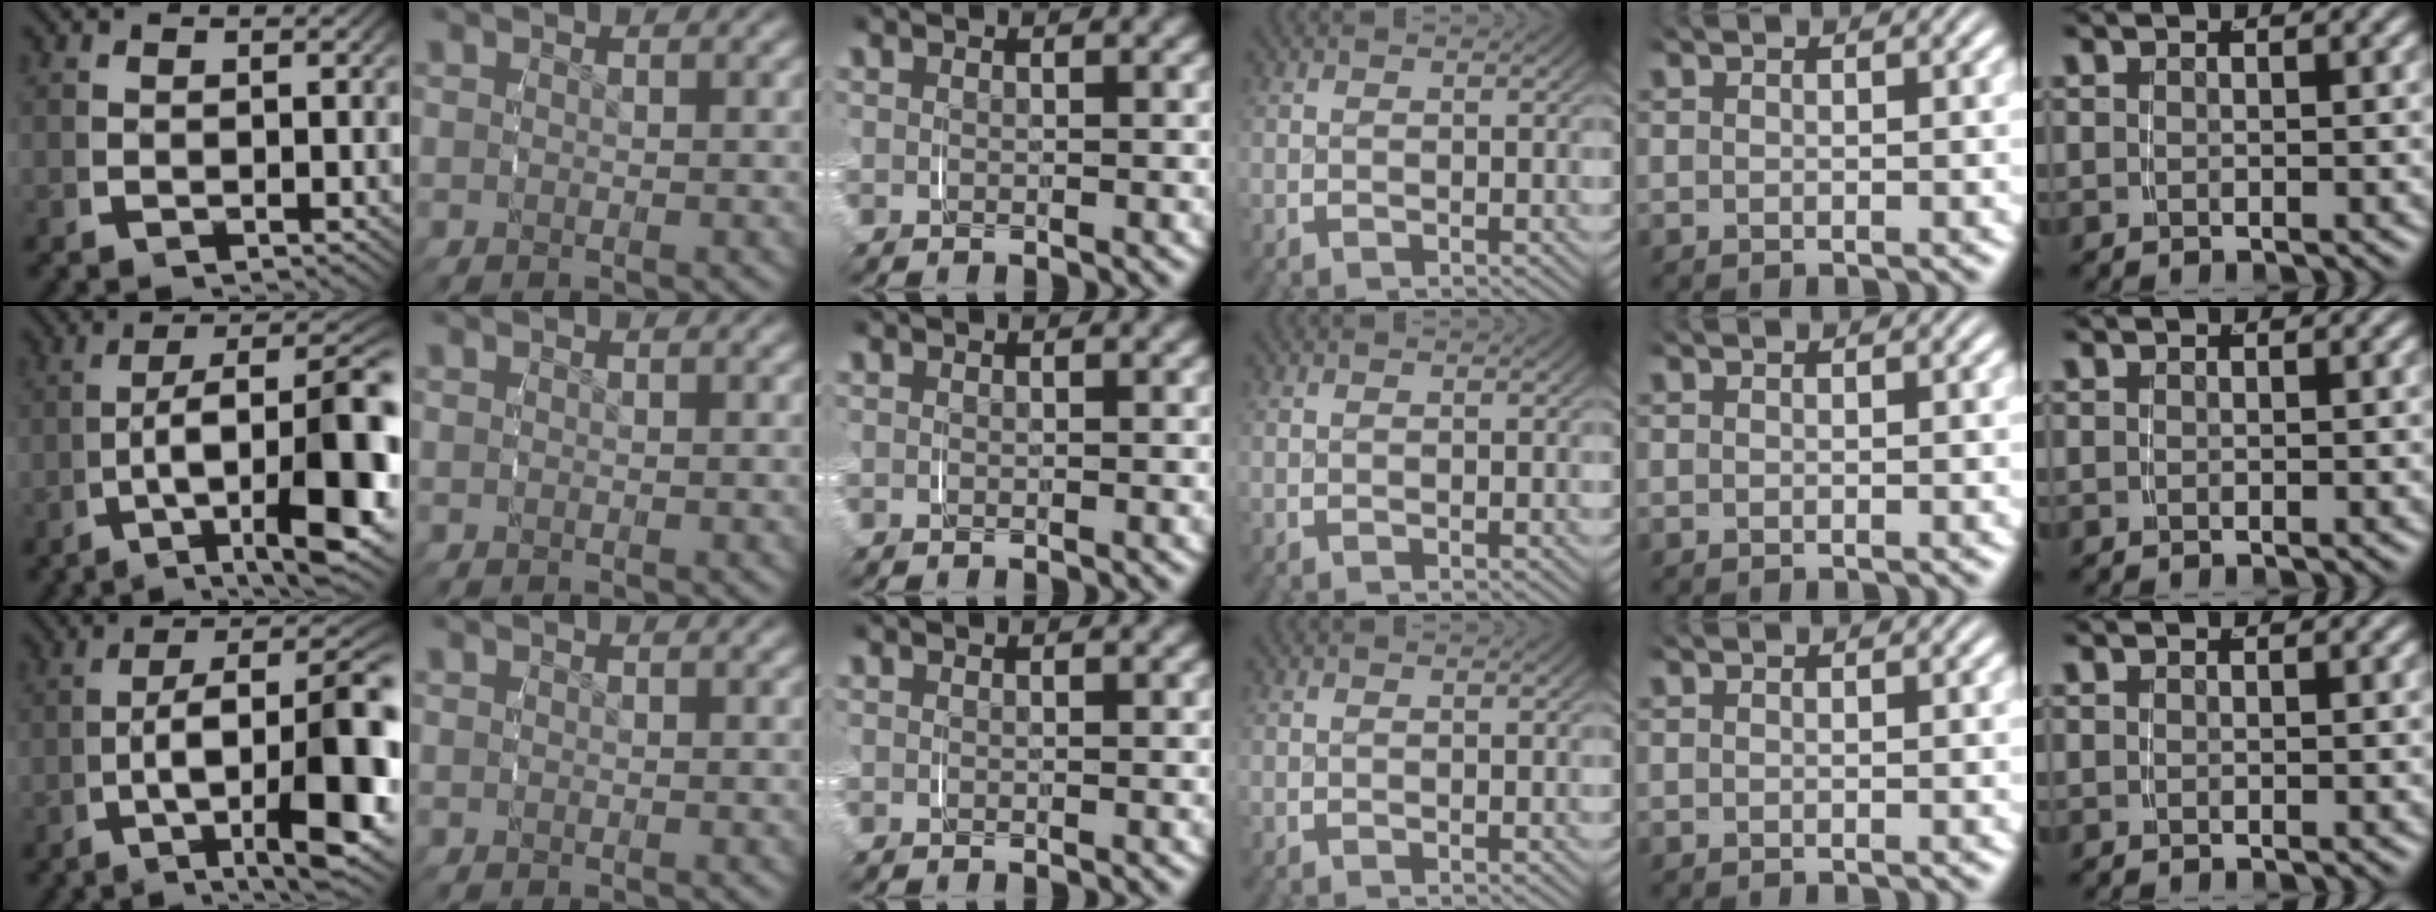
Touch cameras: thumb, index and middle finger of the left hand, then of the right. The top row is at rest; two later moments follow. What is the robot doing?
{"motion": "grasp_and_lifting", "object": "jewelry box"}